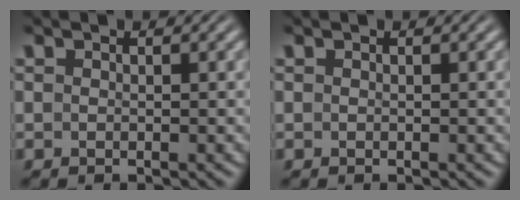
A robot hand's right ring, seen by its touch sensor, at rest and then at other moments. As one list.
[{"total": 0.0}]